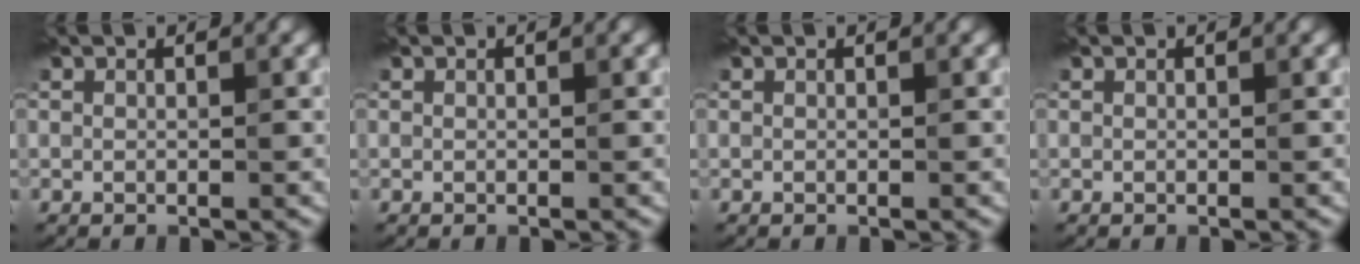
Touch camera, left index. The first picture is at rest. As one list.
[{"total": 0.0}, {"total": 0.0}, {"total": 0.0}]